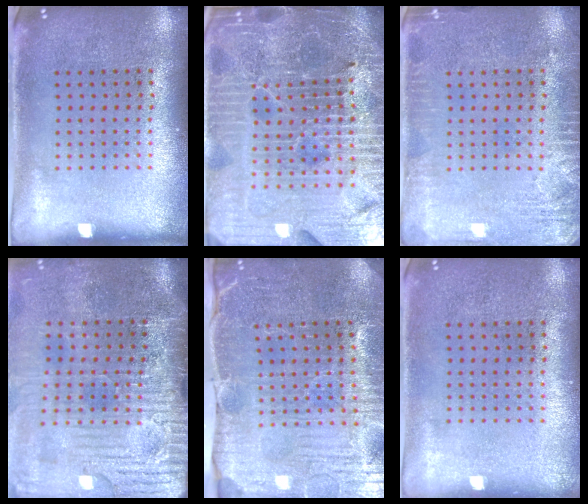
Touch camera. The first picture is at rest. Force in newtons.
{"total": 6.6, "press": 5.8, "slide": 3.0}
{"total": 2.7, "press": 2.7, "slide": 0.4}
{"total": 4.6, "press": 4.0, "slide": 2.3}
{"total": 3.9, "press": 3.8, "slide": 0.5}
{"total": 0.0}